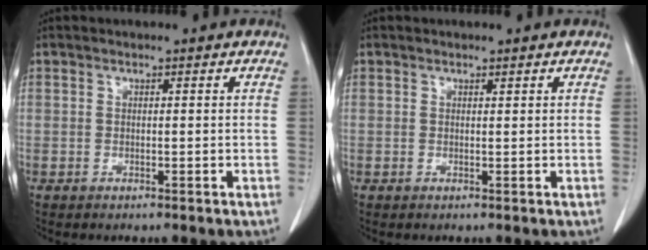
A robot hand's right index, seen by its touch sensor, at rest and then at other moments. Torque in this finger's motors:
{"motor_torque": [-0.19, 0.16, -0.01, -0.01]}